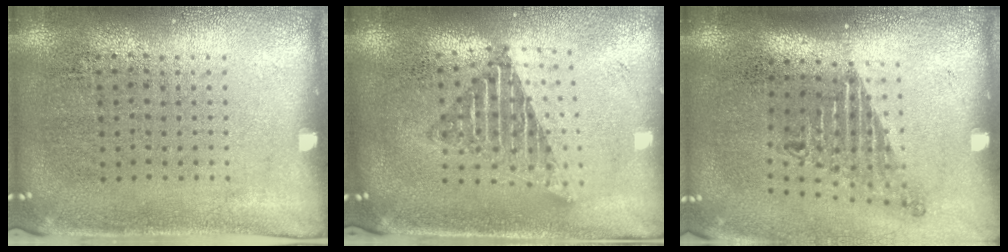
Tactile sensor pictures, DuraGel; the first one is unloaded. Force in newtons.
{"total": 1.7, "press": 1.4, "slide": 1.0}
{"total": 1.7, "press": 1.2, "slide": 1.2}